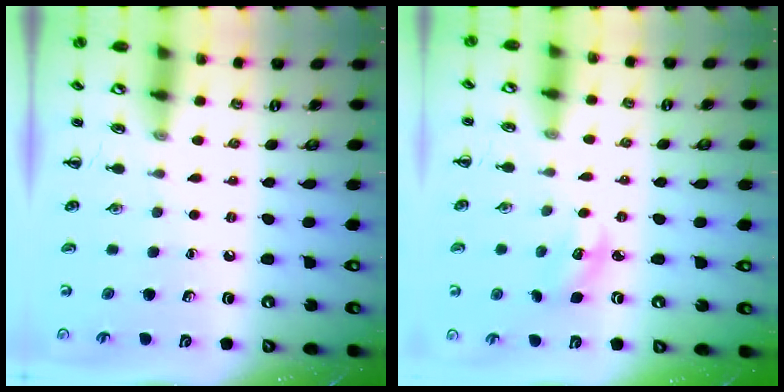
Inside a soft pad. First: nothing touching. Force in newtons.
{"total": 3.5, "press": 3.4, "slide": 0.9}